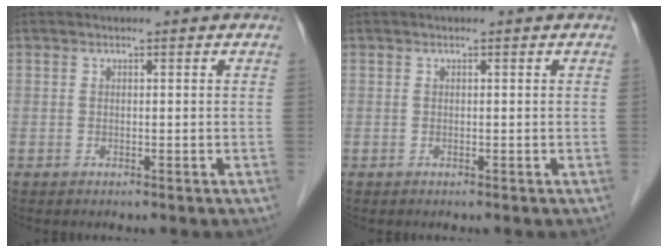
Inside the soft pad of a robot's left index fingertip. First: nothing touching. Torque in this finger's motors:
{"motor_torque": [0.00, 0.00, 0.00, 0.00]}